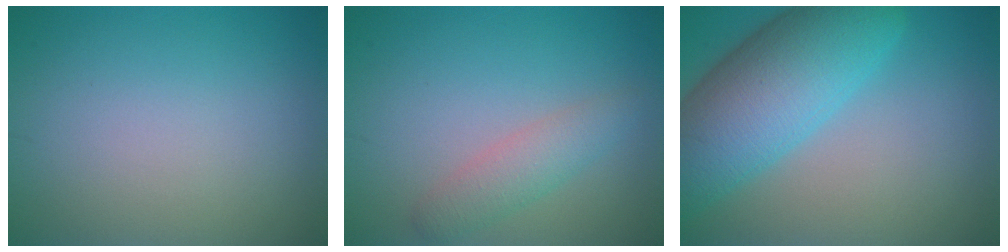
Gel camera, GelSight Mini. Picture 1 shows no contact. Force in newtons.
{"total": 2.5, "press": 2.5, "slide": 0.2}
{"total": 10.0, "press": 10.0, "slide": 0.3}